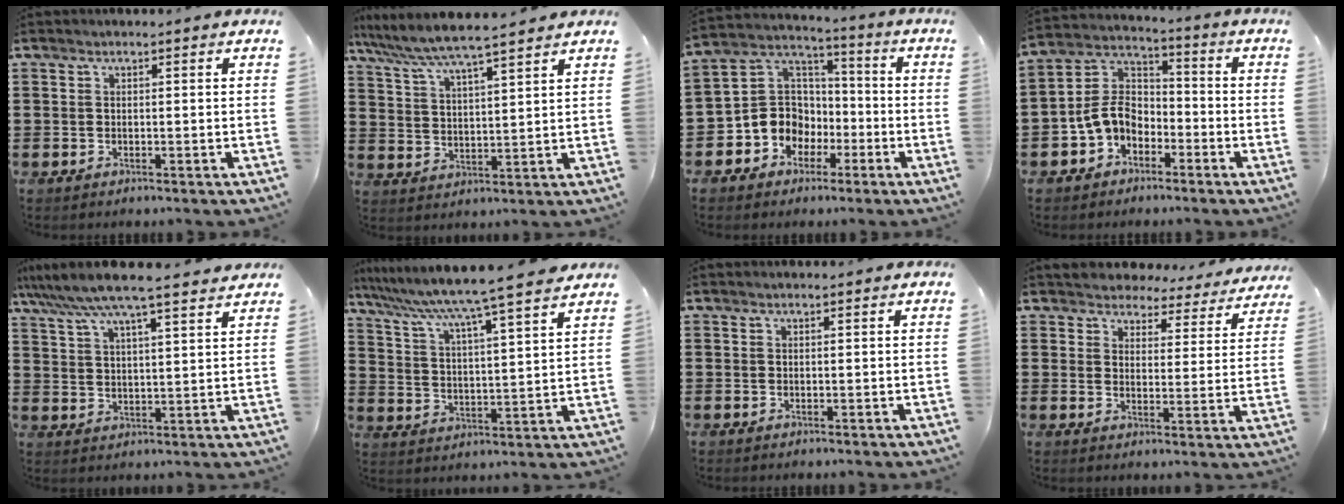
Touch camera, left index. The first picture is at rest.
{"total": 5.7, "force": [5.2, -0.2, 2.3], "torque": [-0.068, -0.030, 0.086]}
{"total": 8.3, "force": [-2.5, 7.7, 1.8], "torque": [-0.080, 0.004, -0.049]}
{"total": 6.8, "force": [-2.7, 5.1, 3.6], "torque": [-0.110, -0.001, -0.065]}
{"total": 7.6, "force": [6.6, 0.3, 3.8], "torque": [-0.096, -0.027, 0.114]}
{"total": 6.8, "force": [6.0, -1.3, 2.8], "torque": [-0.081, -0.050, 0.093]}
{"total": 0.0}
{"total": 4.2, "force": [4.1, 1.0, -0.2], "torque": [-0.022, -0.025, 0.069]}